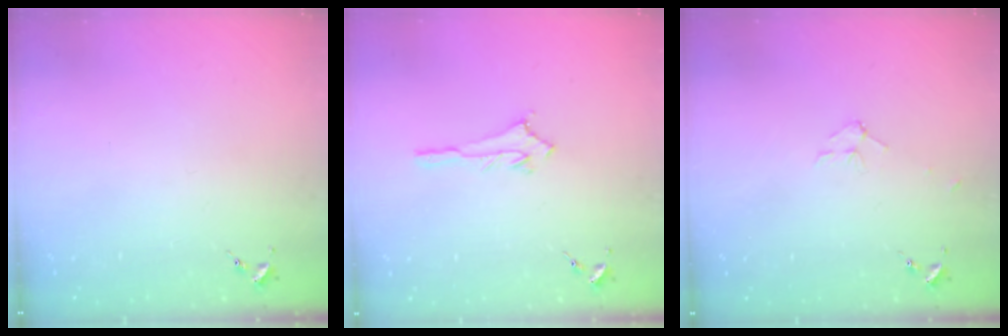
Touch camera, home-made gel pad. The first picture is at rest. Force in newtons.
{"total": 2.9, "press": 2.9, "slide": 0.3}
{"total": 5.5, "press": 5.5, "slide": 0.6}